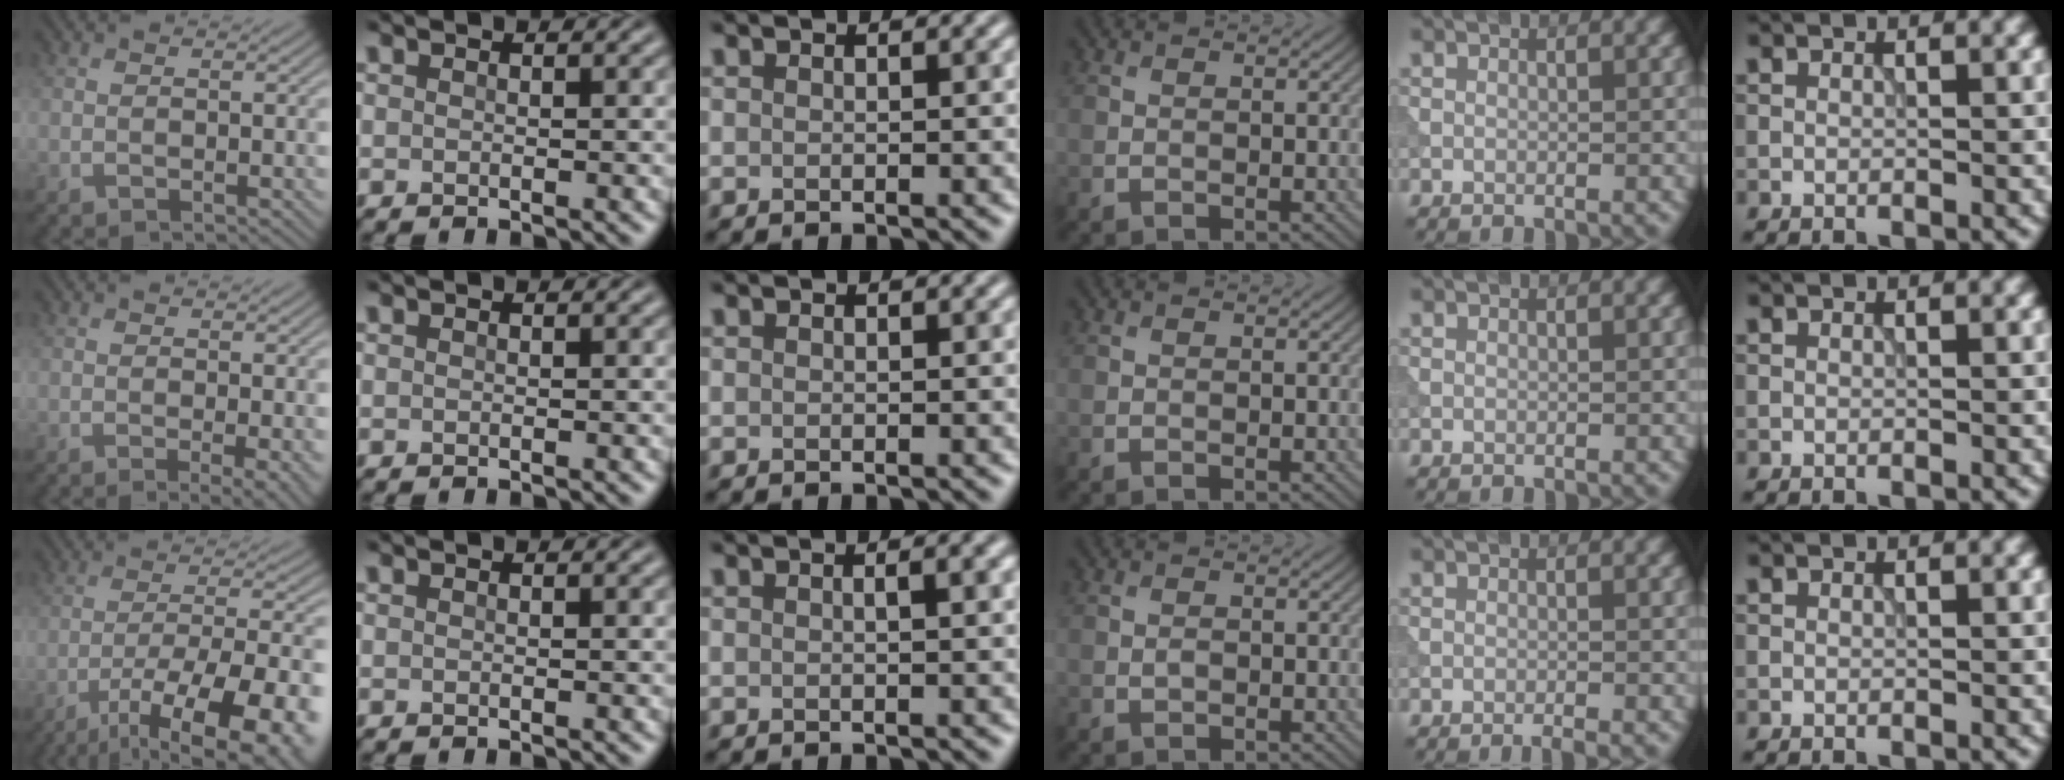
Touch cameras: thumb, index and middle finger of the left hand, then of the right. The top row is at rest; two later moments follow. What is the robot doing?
{"motion": "extract", "object": "tissue"}